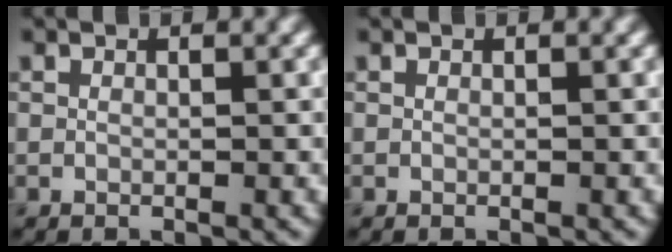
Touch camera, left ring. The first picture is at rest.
{"total": 0.0}